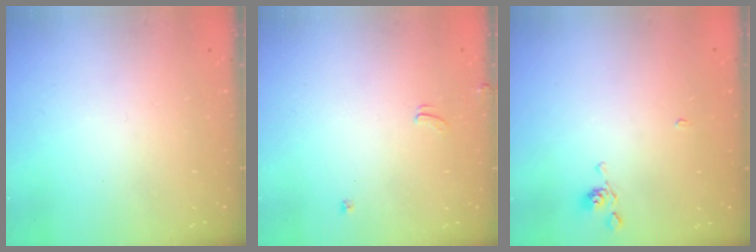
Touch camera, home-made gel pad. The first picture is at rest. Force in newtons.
{"total": 1.6, "press": 1.5, "slide": 0.3}
{"total": 4.8, "press": 4.8, "slide": 0.3}